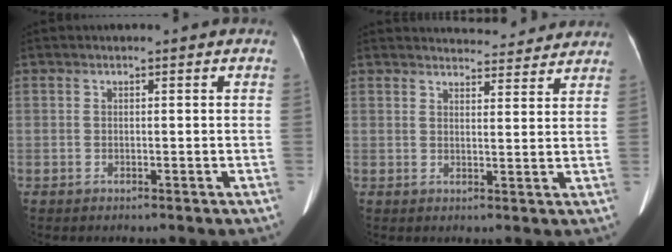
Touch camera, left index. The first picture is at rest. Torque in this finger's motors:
{"motor_torque": [0.45, -1.69, 0.02, 0.00]}